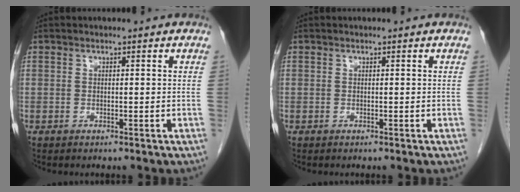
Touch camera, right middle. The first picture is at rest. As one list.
[{"total": 0.0}]